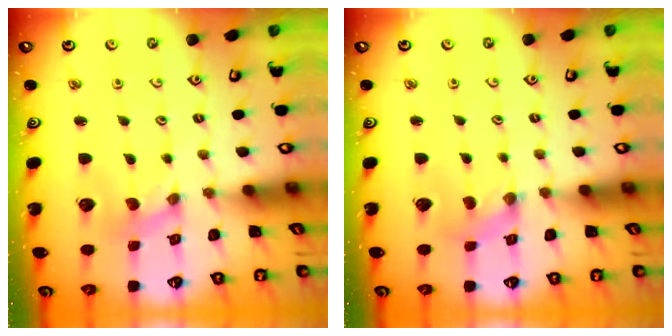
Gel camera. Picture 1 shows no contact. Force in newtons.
{"total": 1.4, "press": 1.3, "slide": 0.3}